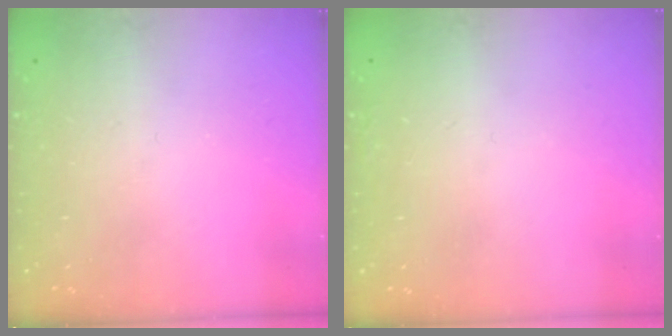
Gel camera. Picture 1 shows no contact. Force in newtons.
{"total": 1.6, "press": 1.5, "slide": 0.1}